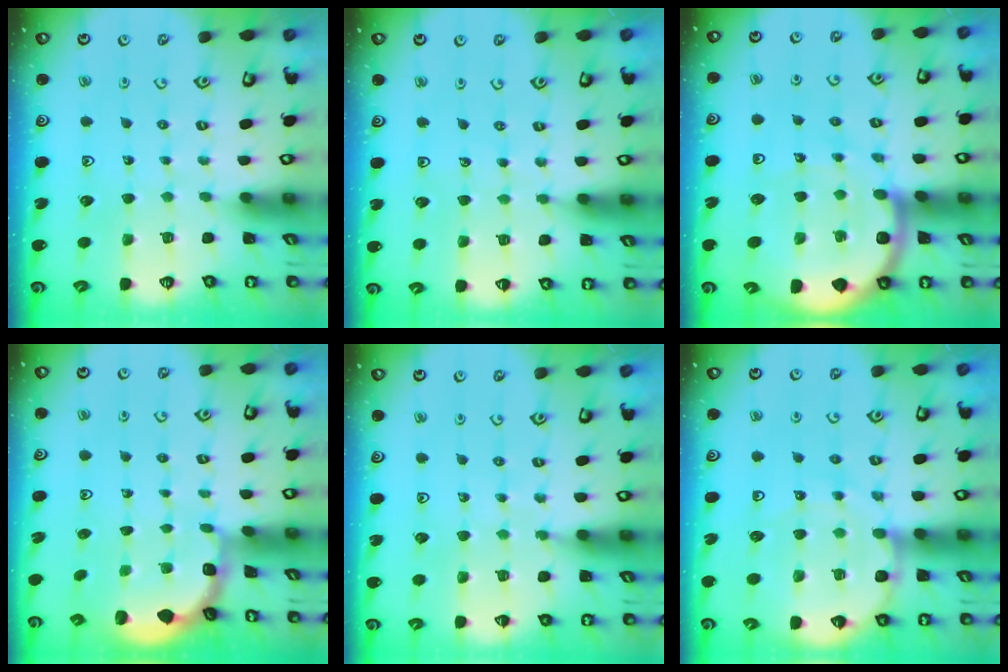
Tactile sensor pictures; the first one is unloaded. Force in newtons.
{"total": 4.5, "press": 4.3, "slide": 1.4}
{"total": 12.4, "press": 12.4, "slide": 1.4}
{"total": 1.8, "press": 1.7, "slide": 0.7}
{"total": 5.9, "press": 5.7, "slide": 1.4}
{"total": 12.7, "press": 12.3, "slide": 3.3}